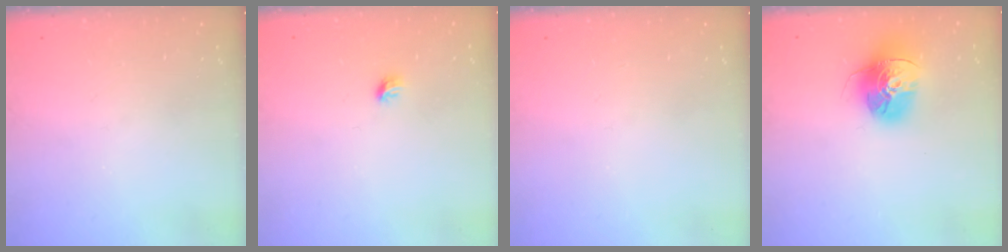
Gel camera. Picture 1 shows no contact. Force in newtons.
{"total": 3.9, "press": 3.8, "slide": 0.9}
{"total": 0.0}
{"total": 16.4, "press": 16.3, "slide": 1.8}